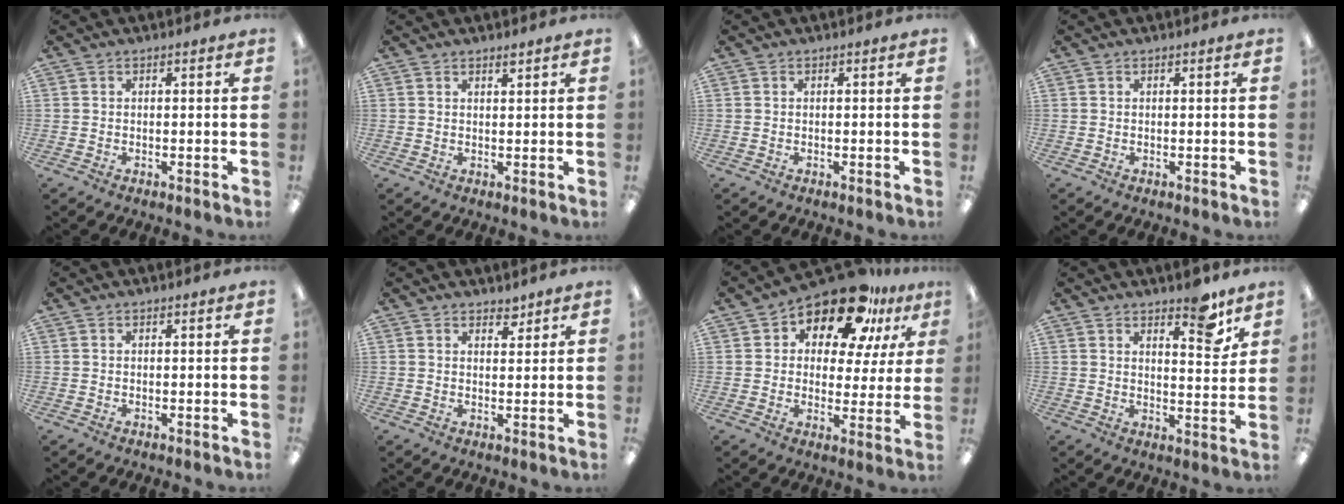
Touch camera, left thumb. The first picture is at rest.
{"total": 1.4, "force": [1.3, 0.1, 0.4], "torque": [-0.010, -0.003, 0.024]}
{"total": 0.0}
{"total": 0.0}
{"total": 0.0}
{"total": 2.7, "force": [2.4, 1.1, 0.5], "torque": [0.004, -0.014, 0.042]}
{"total": 15.5, "force": [11.1, 7.0, 8.1], "torque": [-0.129, -0.071, 0.192]}
{"total": 8.1, "force": [6.2, 2.7, 4.5], "torque": [-0.041, -0.045, 0.099]}